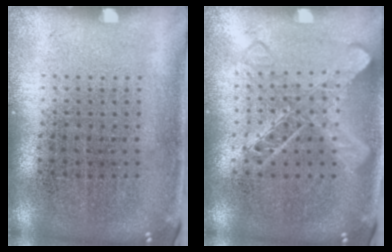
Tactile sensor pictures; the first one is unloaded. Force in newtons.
{"total": 1.6, "press": 1.6, "slide": 0.4}